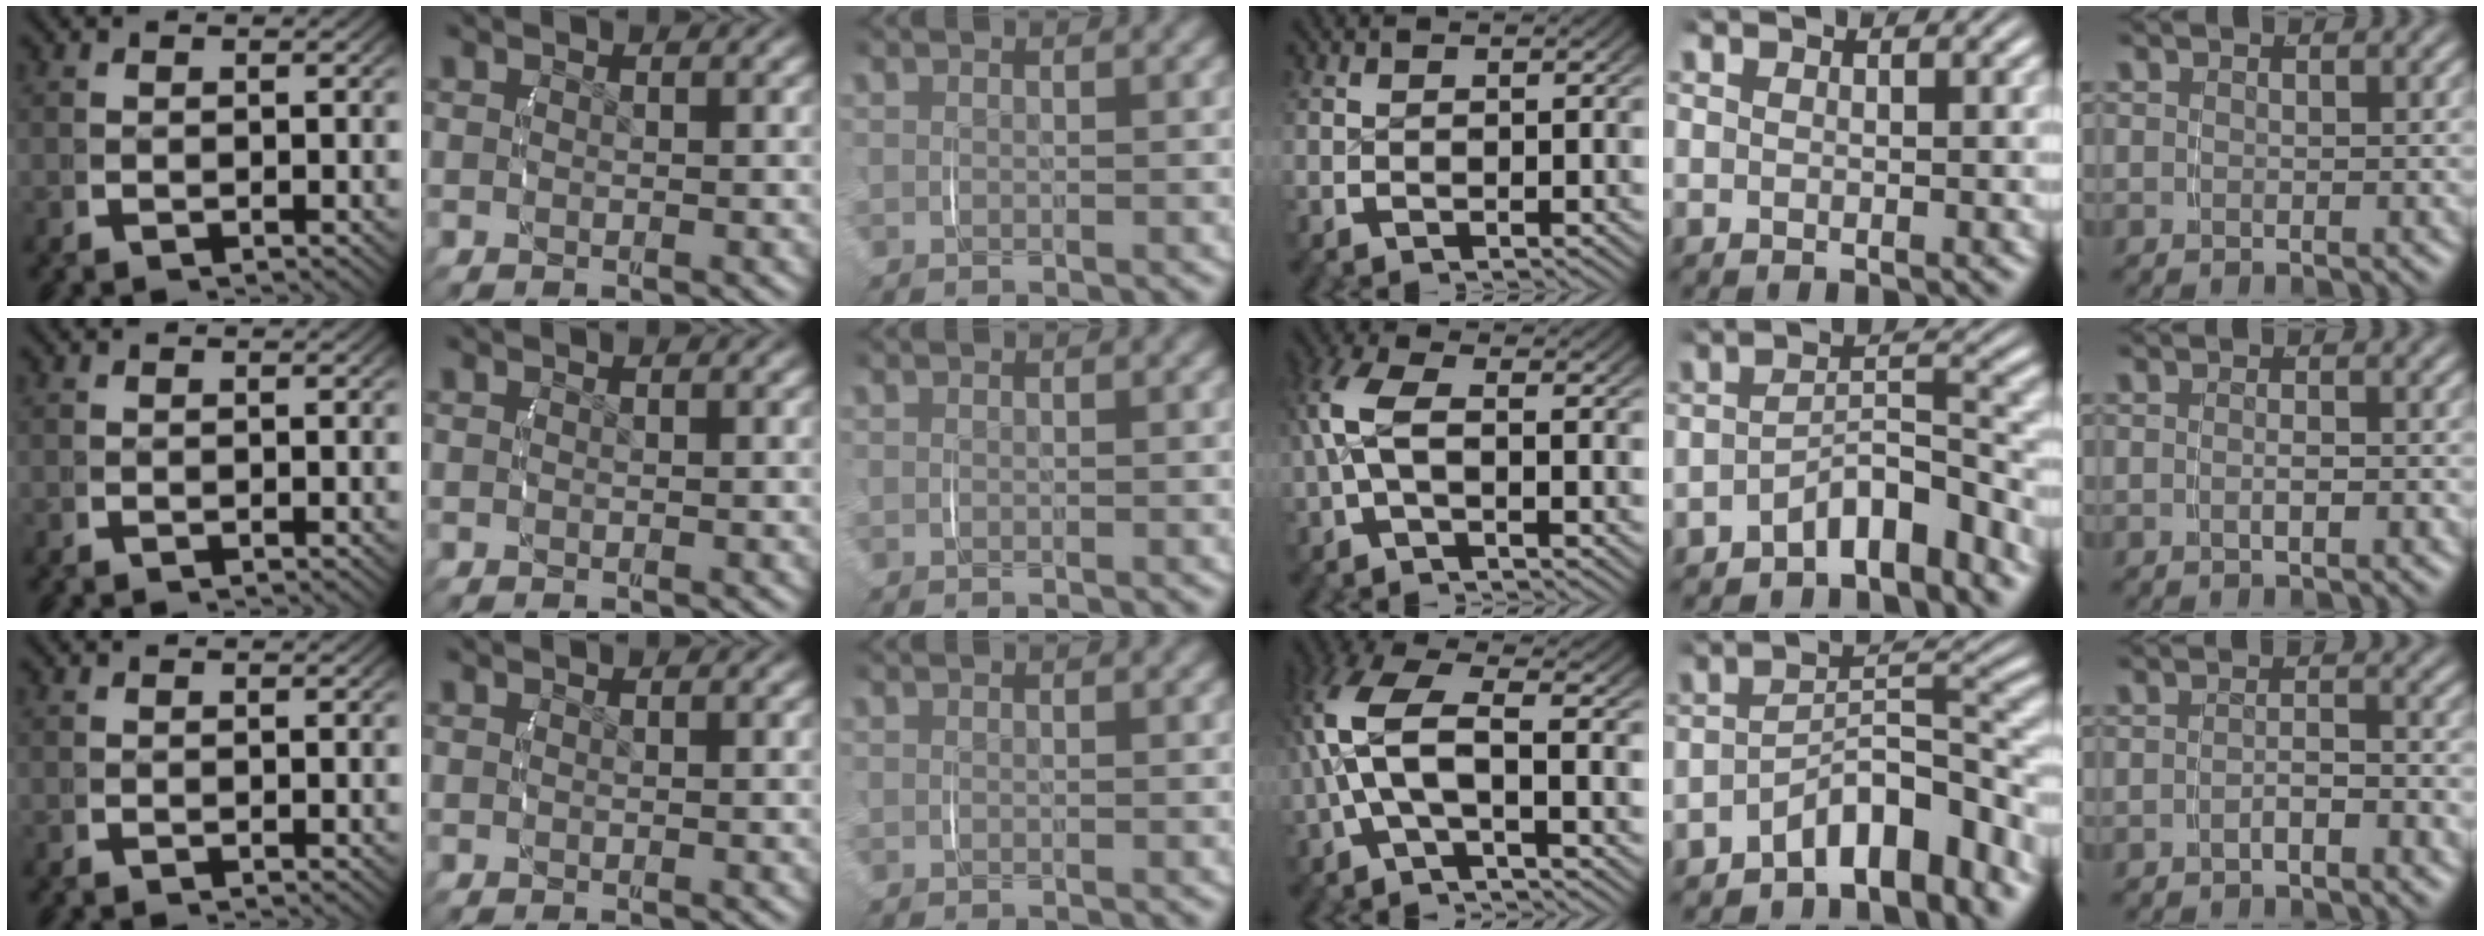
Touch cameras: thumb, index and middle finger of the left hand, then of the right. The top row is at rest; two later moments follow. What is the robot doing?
{"motion": "lift_and_place", "object": "toothpaste"}